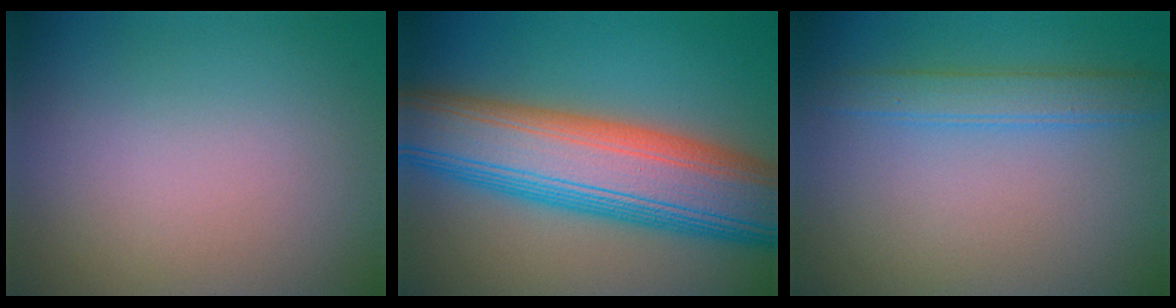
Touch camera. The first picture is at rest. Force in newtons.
{"total": 12.6, "press": 12.6, "slide": 0.7}
{"total": 2.7, "press": 2.7, "slide": 0.1}